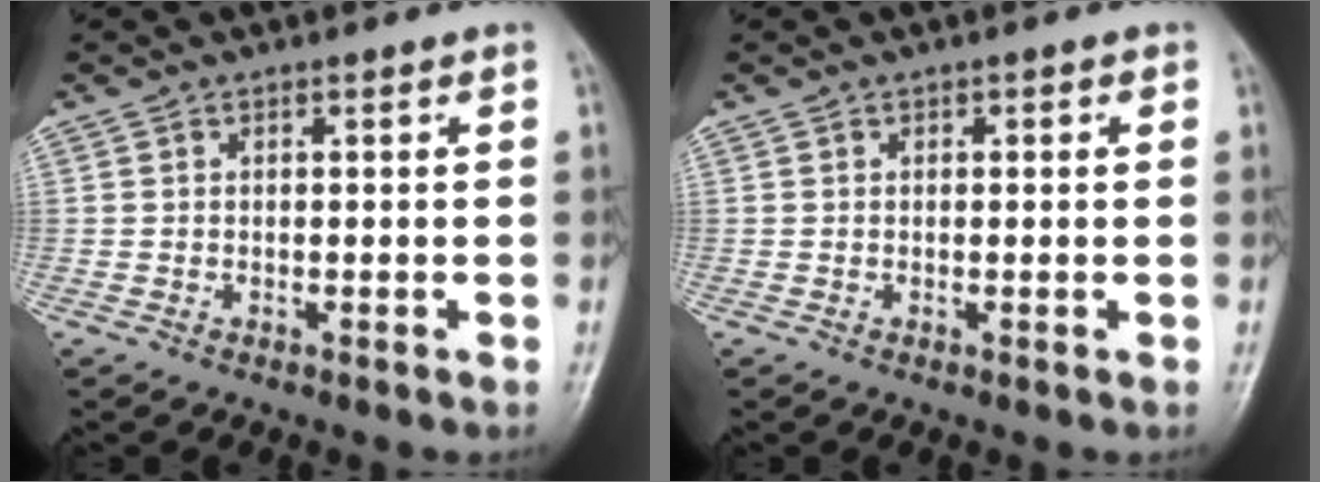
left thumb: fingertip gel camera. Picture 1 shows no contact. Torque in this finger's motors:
{"motor_torque": [0.13, 0.01, -0.03, -0.08, -0.01]}